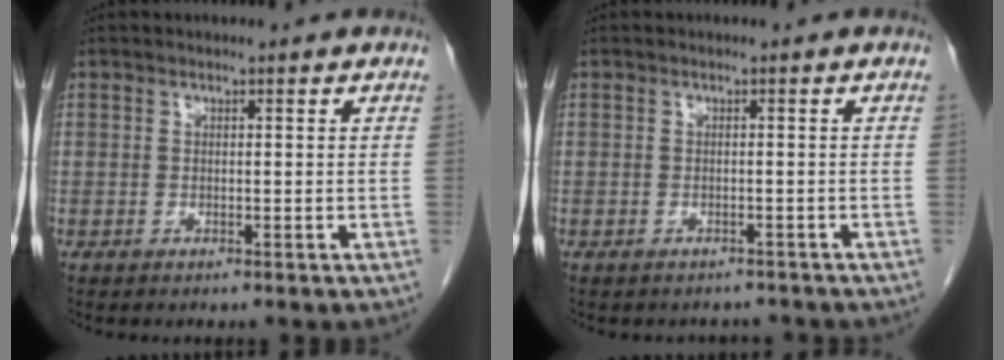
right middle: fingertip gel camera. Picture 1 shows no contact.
{"total": 3.0, "force": [-2.7, 1.2, 0.1], "torque": [-0.003, 0.000, -0.034]}